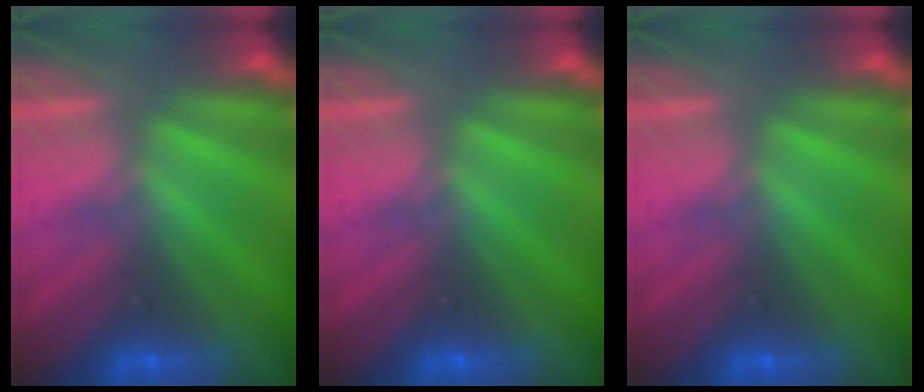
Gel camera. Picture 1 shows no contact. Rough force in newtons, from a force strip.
{"total": 0.0}
{"total": 0.0}